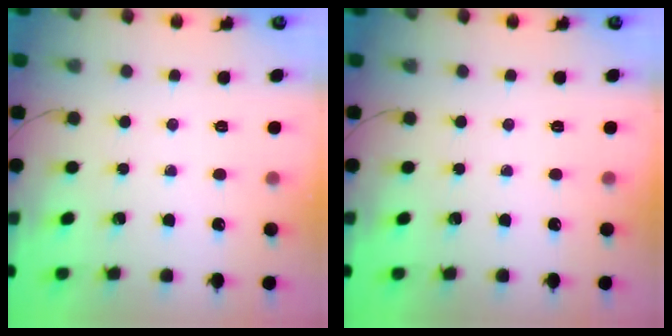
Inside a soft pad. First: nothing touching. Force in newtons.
{"total": 0.0}